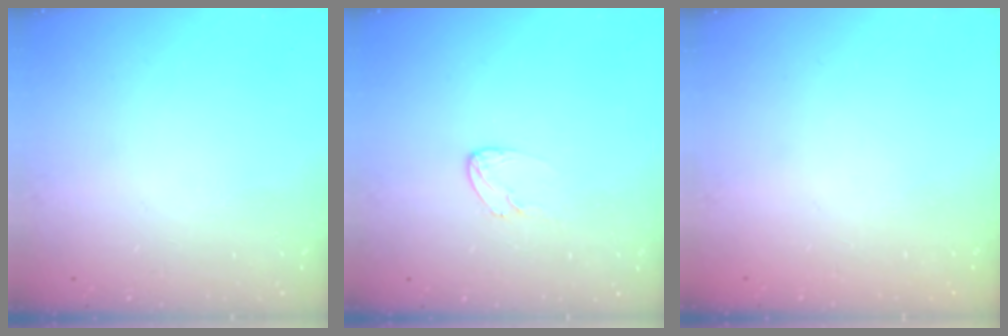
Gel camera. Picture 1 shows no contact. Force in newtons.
{"total": 5.0, "press": 5.0, "slide": 0.4}
{"total": 0.0}